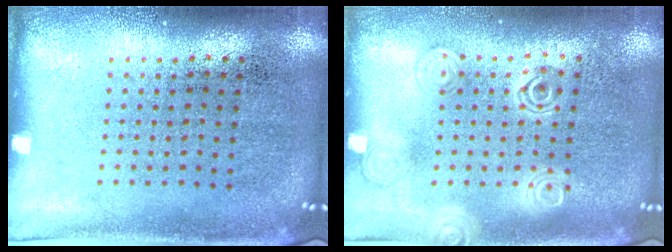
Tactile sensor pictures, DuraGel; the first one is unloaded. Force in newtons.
{"total": 1.3, "press": 1.3, "slide": 0.1}